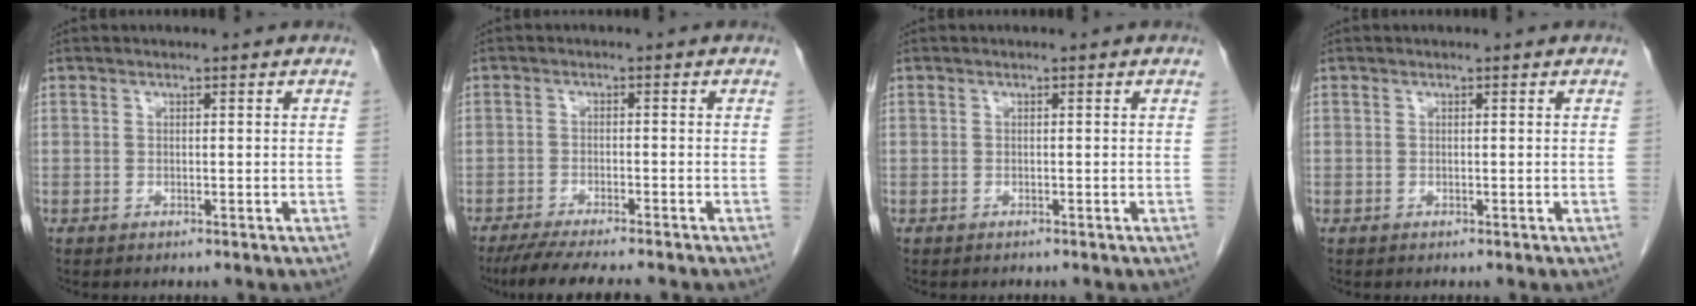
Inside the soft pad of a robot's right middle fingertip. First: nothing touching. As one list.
[{"total": 9.2, "force": [-7.9, 0.7, 4.7], "torque": [-0.071, -0.022, -0.122]}, {"total": 0.0}, {"total": 0.0}]